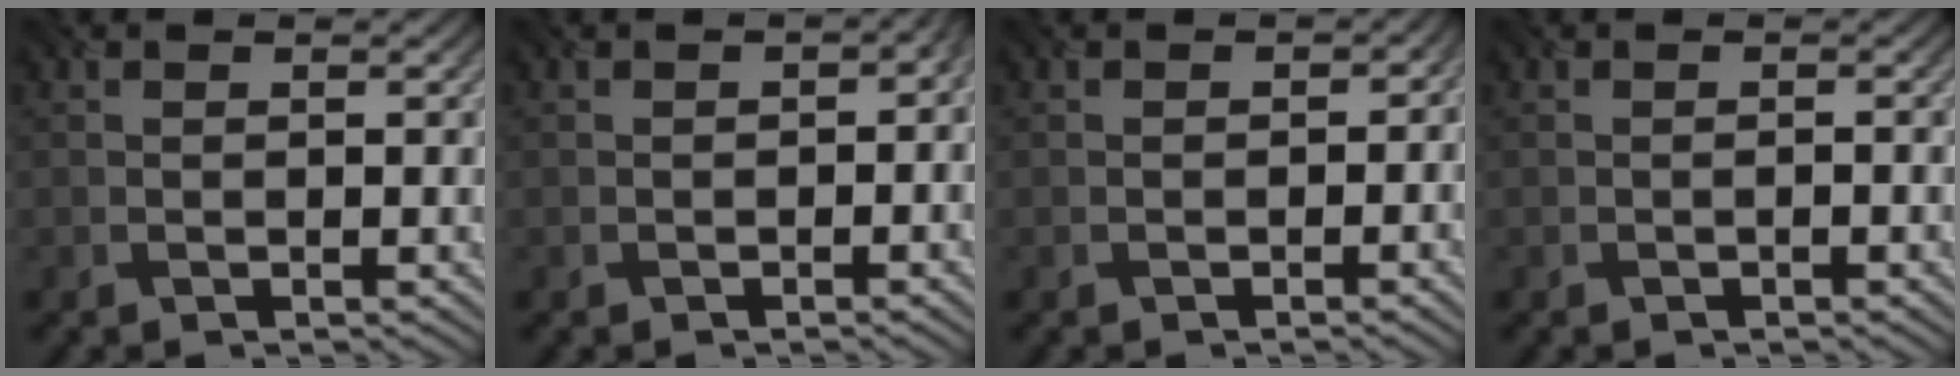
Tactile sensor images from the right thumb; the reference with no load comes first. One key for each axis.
{"total": 2.4, "fx": -0.4, "fy": 1.7, "fz": 1.7, "tx": -0.019, "ty": -0.011, "tz": -0.005}
{"total": 1.3, "fx": -0.4, "fy": 1.2, "fz": 0.5, "tx": -0.005, "ty": -0.010, "tz": -0.005}
{"total": 0.6, "fx": -0.4, "fy": 0.1, "fz": 0.4, "tx": -0.006, "ty": 0.002, "tz": -0.005}